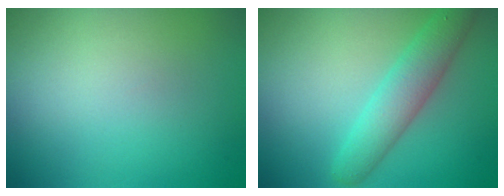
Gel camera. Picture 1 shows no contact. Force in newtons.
{"total": 4.0, "press": 4.0, "slide": 0.2}